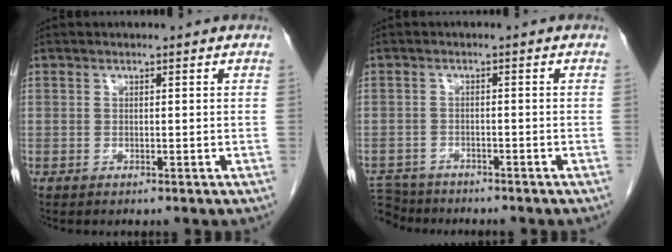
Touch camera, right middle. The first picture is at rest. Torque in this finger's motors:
{"motor_torque": [-0.19, -0.05, -0.01, 0.00]}